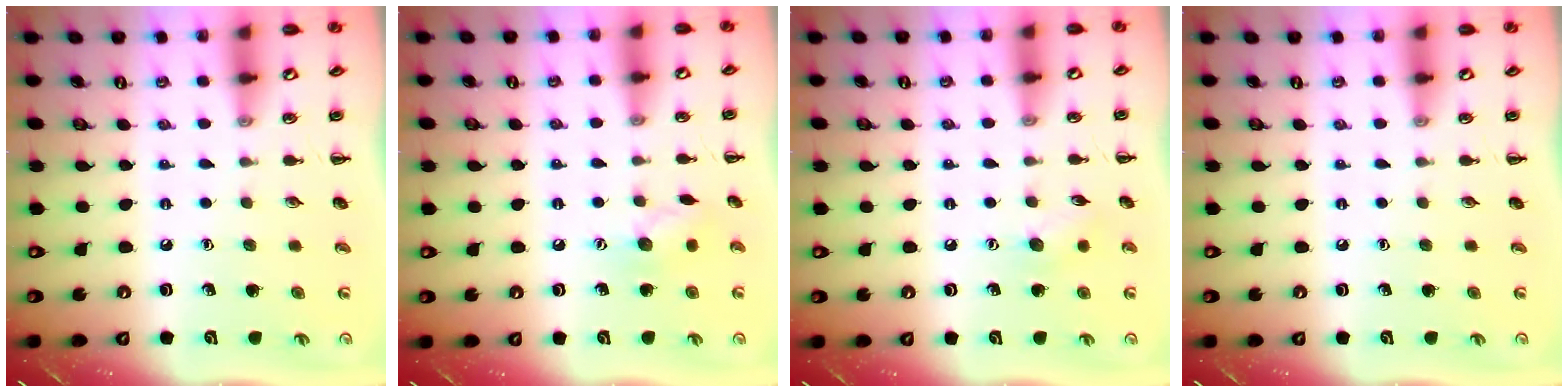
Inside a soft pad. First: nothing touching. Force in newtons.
{"total": 7.5, "press": 7.4, "slide": 1.1}
{"total": 6.3, "press": 6.0, "slide": 1.7}
{"total": 0.0}